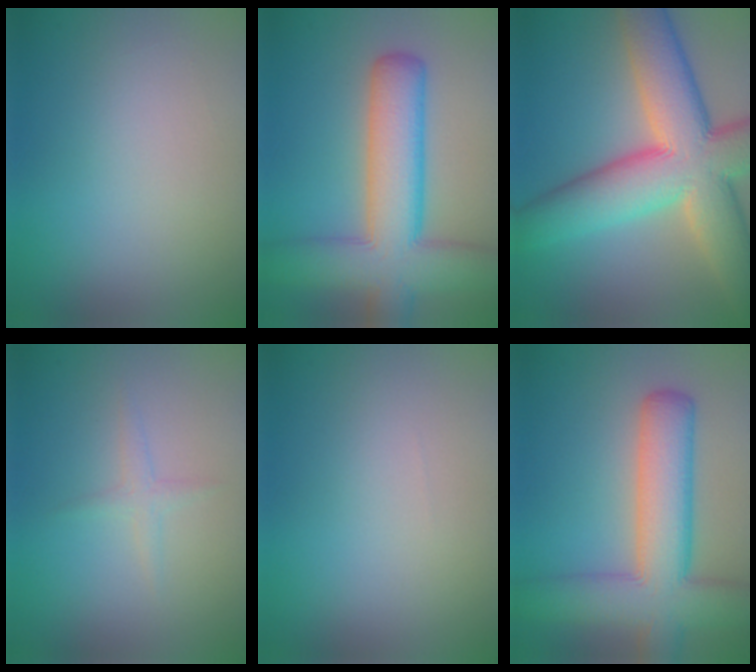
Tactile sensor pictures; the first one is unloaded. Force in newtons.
{"total": 9.8, "press": 9.8, "slide": 0.3}
{"total": 13.1, "press": 13.1, "slide": 0.9}
{"total": 1.1, "press": 1.1, "slide": 0.0}
{"total": 0.0}
{"total": 9.2, "press": 9.2, "slide": 0.5}